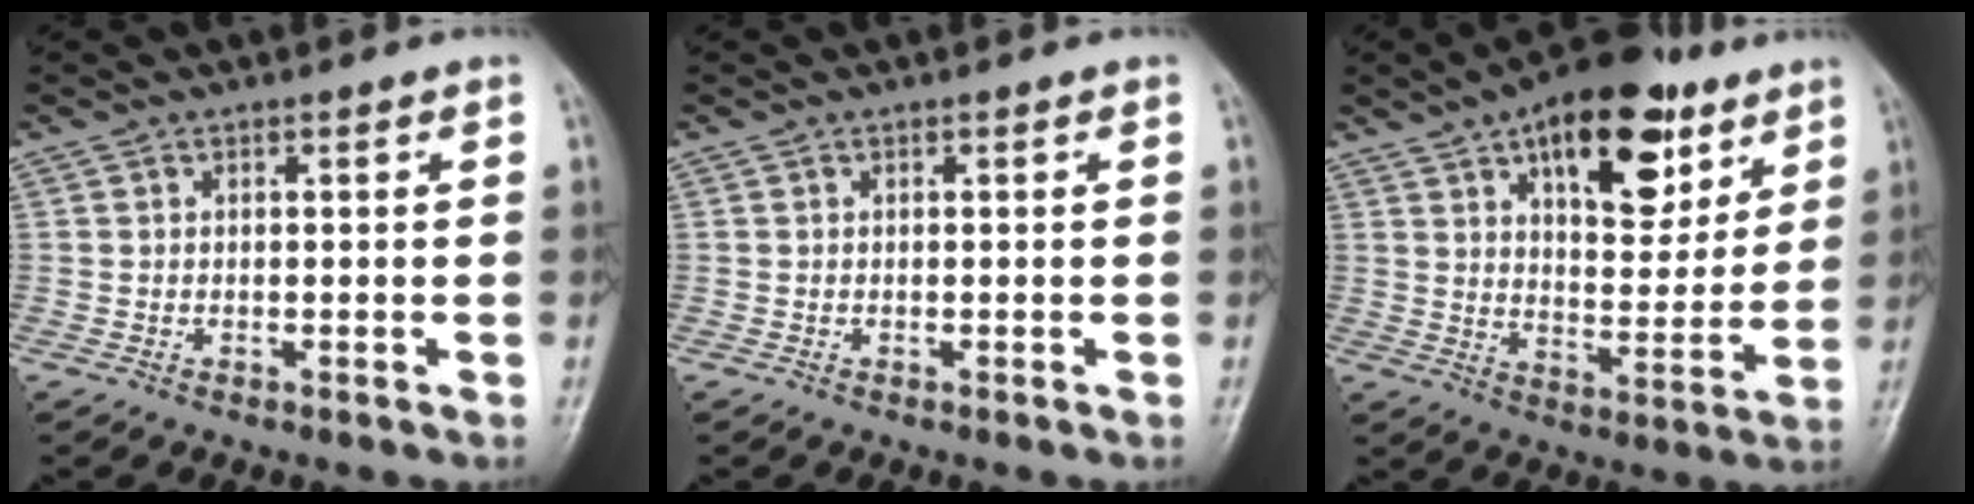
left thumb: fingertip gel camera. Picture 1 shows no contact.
{"total": 0.0}
{"total": 19.8, "force": [10.4, 9.6, 13.9], "torque": [-0.155, -0.037, 0.158]}